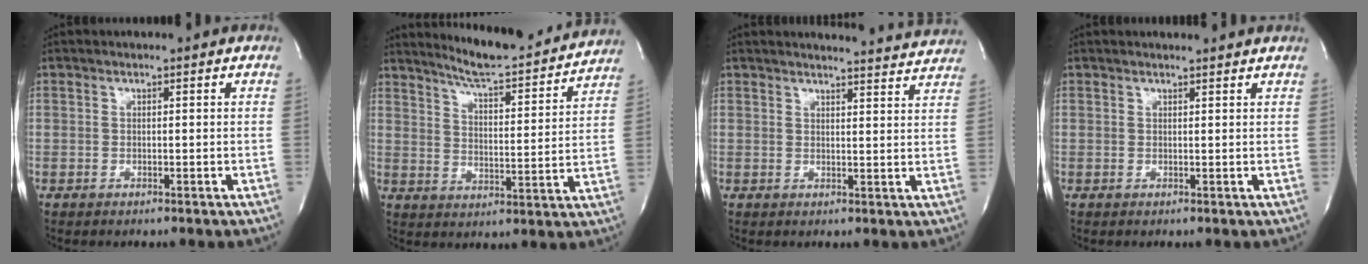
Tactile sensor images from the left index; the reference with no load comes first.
{"total": 16.9, "force": [15.8, 1.3, 6.0], "torque": [-0.092, -0.029, 0.214]}
{"total": 10.9, "force": [10.7, 0.0, 1.7], "torque": [-0.016, -0.033, 0.109]}
{"total": 3.3, "force": [3.2, -0.1, 0.7], "torque": [-0.012, 0.004, 0.032]}